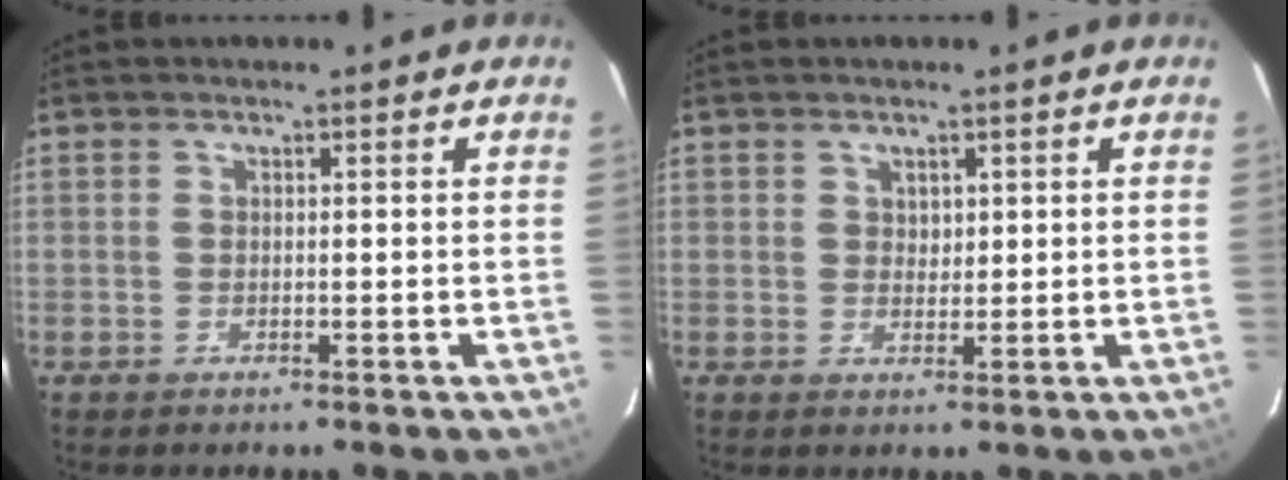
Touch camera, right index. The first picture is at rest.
{"total": 1.8, "force": [0.9, 1.4, 0.5], "torque": [-0.004, 0.004, 0.017]}